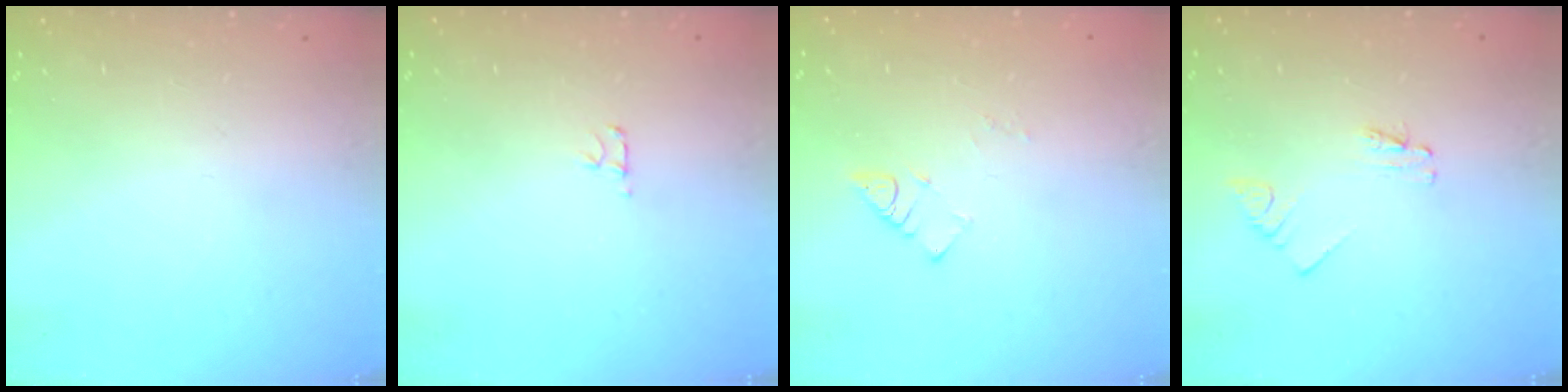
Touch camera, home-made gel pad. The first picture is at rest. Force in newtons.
{"total": 3.1, "press": 3.1, "slide": 0.4}
{"total": 4.0, "press": 4.0, "slide": 0.4}
{"total": 1.6, "press": 1.6, "slide": 0.2}